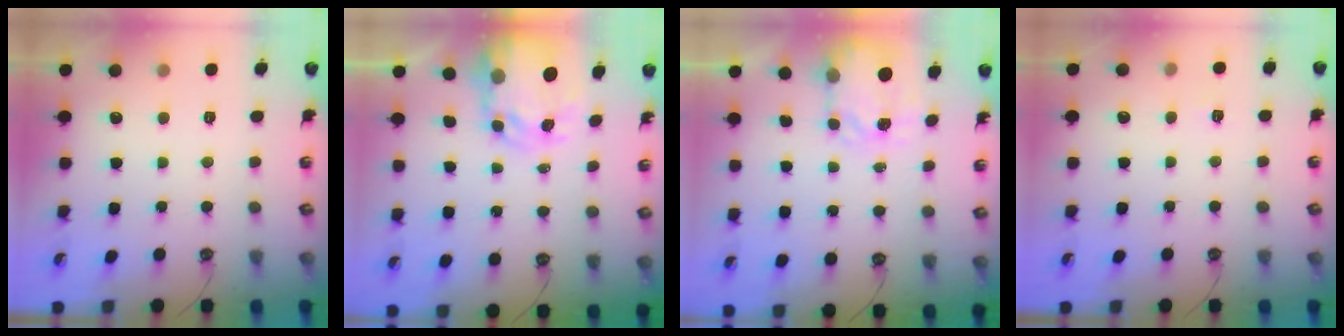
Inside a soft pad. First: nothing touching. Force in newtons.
{"total": 6.1, "press": 6.1, "slide": 0.6}
{"total": 3.7, "press": 3.6, "slide": 0.5}
{"total": 4.2, "press": 4.2, "slide": 0.5}